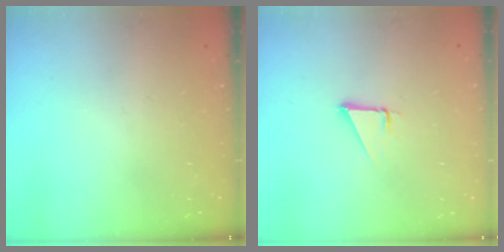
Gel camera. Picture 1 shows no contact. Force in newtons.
{"total": 1.9, "press": 1.9, "slide": 0.0}